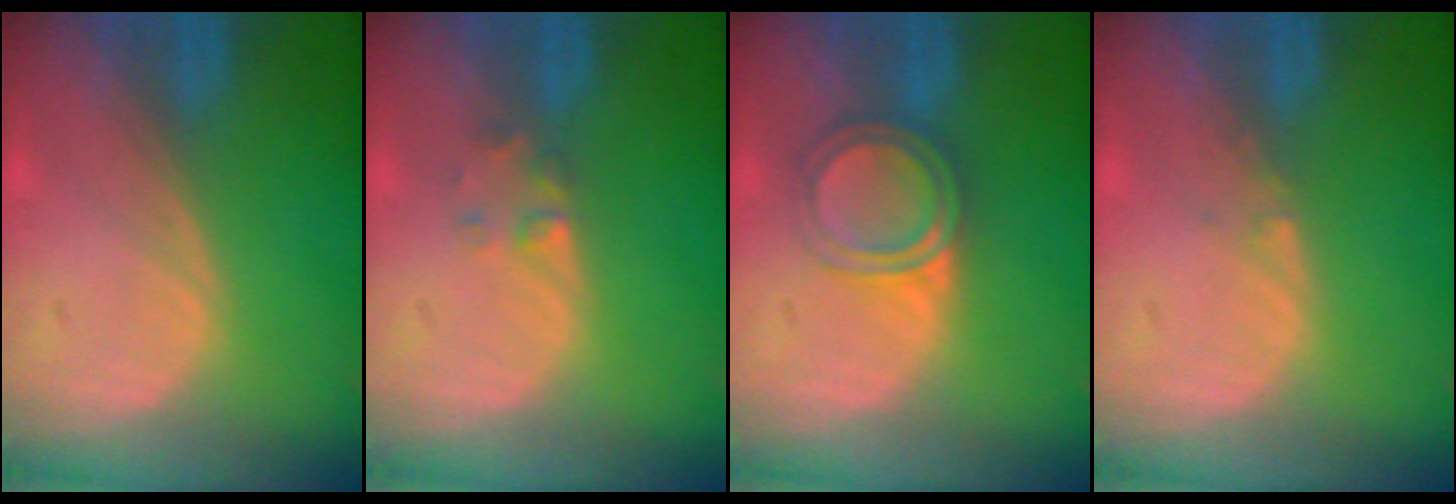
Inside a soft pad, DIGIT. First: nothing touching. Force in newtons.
{"total": 1.7, "press": 1.7, "slide": 0.2}
{"total": 4.7, "press": 4.5, "slide": 1.3}
{"total": 0.6, "press": 0.5, "slide": 0.4}